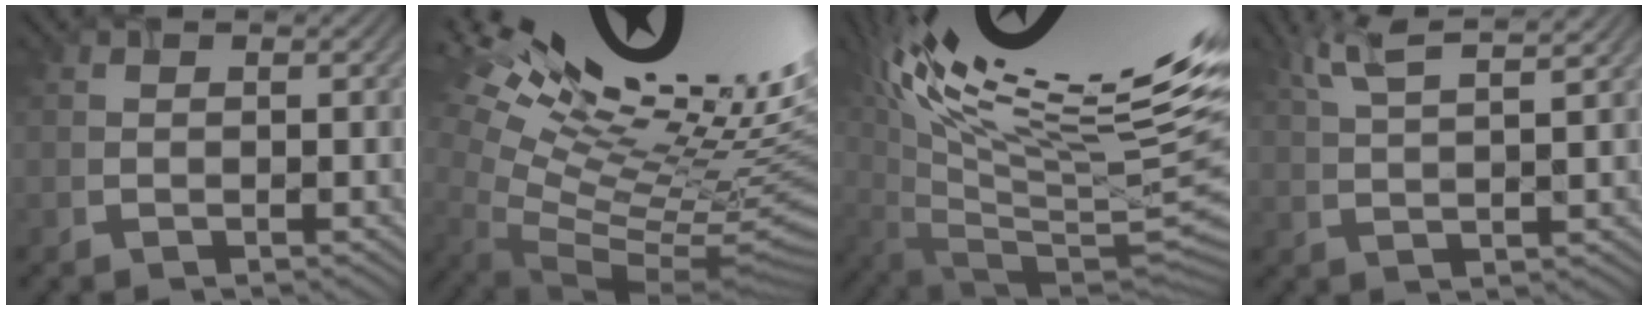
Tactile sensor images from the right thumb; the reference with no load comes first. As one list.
[{"total": 19.1, "force": [8.8, 5.8, 15.9], "torque": [-0.248, 0.029, 0.166]}, {"total": 18.5, "force": [9.4, 4.0, 15.5], "torque": [-0.211, 0.035, 0.148]}, {"total": 6.1, "force": [4.2, 1.2, 4.2], "torque": [-0.086, 0.013, 0.079]}]